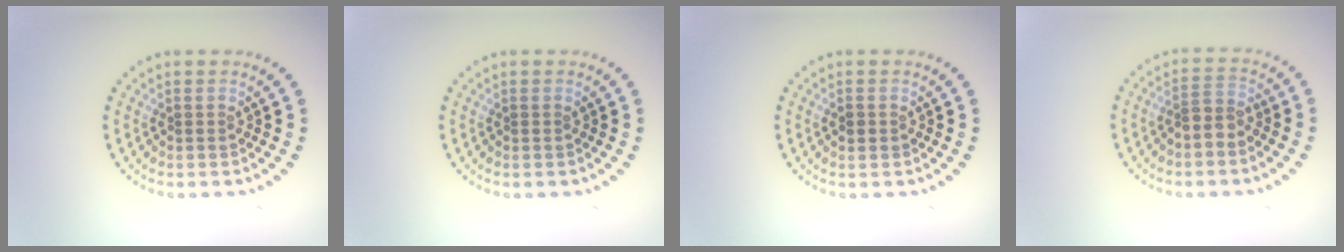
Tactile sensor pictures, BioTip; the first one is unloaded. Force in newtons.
{"total": 0.0}
{"total": 1.2, "press": 1.2, "slide": 0.1}
{"total": 2.2, "press": 1.9, "slide": 1.2}